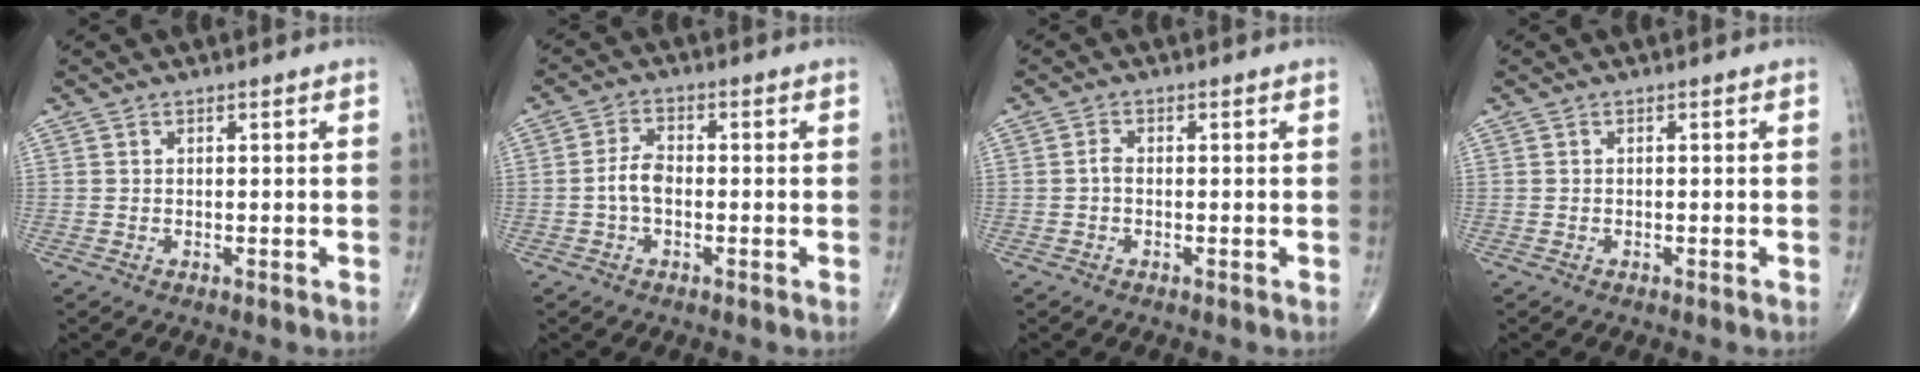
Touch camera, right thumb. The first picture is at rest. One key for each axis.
{"total": 4.0, "fx": -0.9, "fy": 2.3, "fz": 3.2, "tx": -0.062, "ty": 0.015, "tz": -0.022}
{"total": 1.2, "fx": -0.3, "fy": 0.7, "fz": 0.9, "tx": -0.015, "ty": 0.002, "tz": -0.008}
{"total": 0.0}